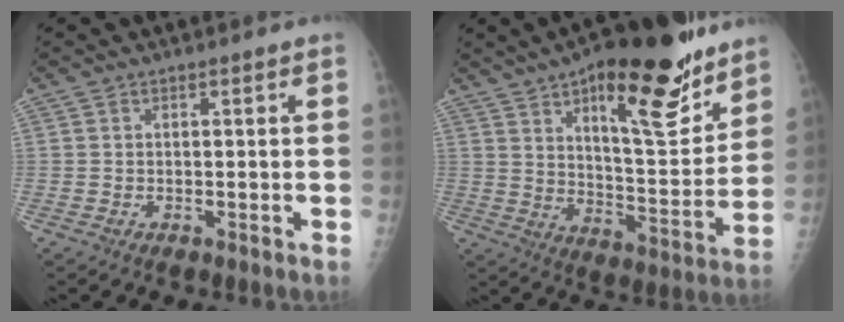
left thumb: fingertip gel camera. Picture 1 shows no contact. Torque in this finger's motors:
{"motor_torque": [0.45, 0.76, 1.45, -1.33, 0.18]}